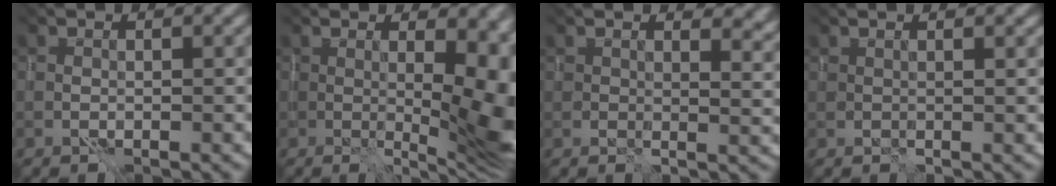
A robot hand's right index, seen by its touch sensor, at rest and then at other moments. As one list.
[{"total": 13.4, "force": [0.5, 6.5, 11.8], "torque": [-0.097, -0.001, 0.042]}, {"total": 3.8, "force": [2.4, 1.9, 2.3], "torque": [-0.020, -0.010, 0.046]}, {"total": 1.5, "force": [1.4, 0.3, 0.4], "torque": [-0.009, 0.001, 0.014]}]